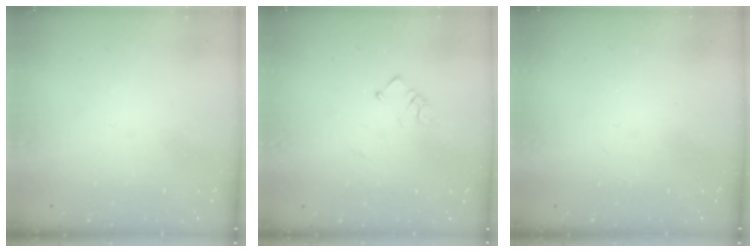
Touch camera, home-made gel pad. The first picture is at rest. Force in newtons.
{"total": 3.5, "press": 3.5, "slide": 0.4}
{"total": 2.8, "press": 2.8, "slide": 0.4}